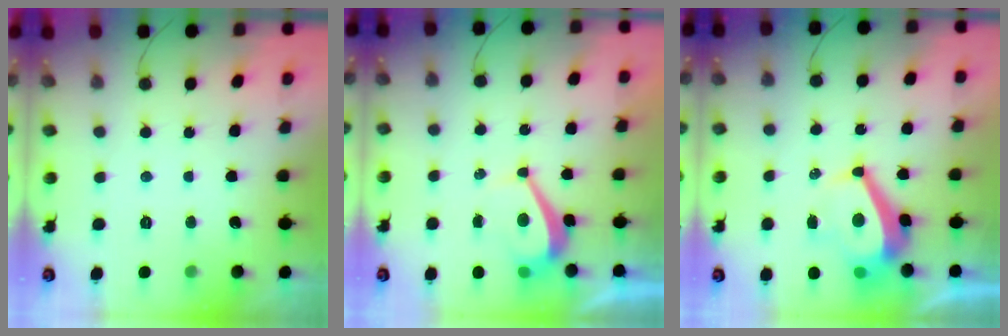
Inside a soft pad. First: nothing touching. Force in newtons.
{"total": 3.8, "press": 3.7, "slide": 0.7}
{"total": 8.3, "press": 8.3, "slide": 0.9}